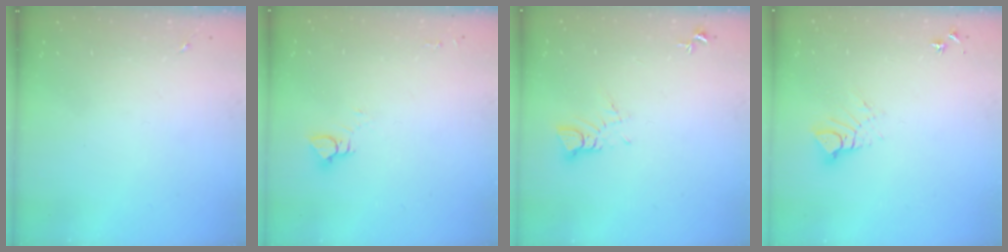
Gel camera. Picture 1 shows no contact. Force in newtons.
{"total": 4.3, "press": 4.3, "slide": 0.4}
{"total": 4.0, "press": 3.9, "slide": 0.3}
{"total": 6.6, "press": 6.6, "slide": 0.4}